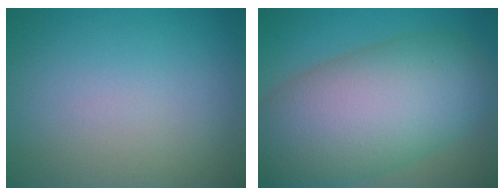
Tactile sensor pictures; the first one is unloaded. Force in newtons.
{"total": 13.2, "press": 13.2, "slide": 0.8}